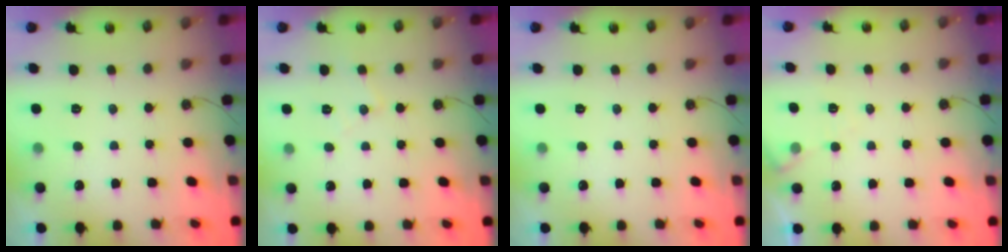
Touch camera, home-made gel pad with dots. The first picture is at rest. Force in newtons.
{"total": 5.6, "press": 5.6, "slide": 0.4}
{"total": 0.0}
{"total": 5.4, "press": 5.3, "slide": 0.7}